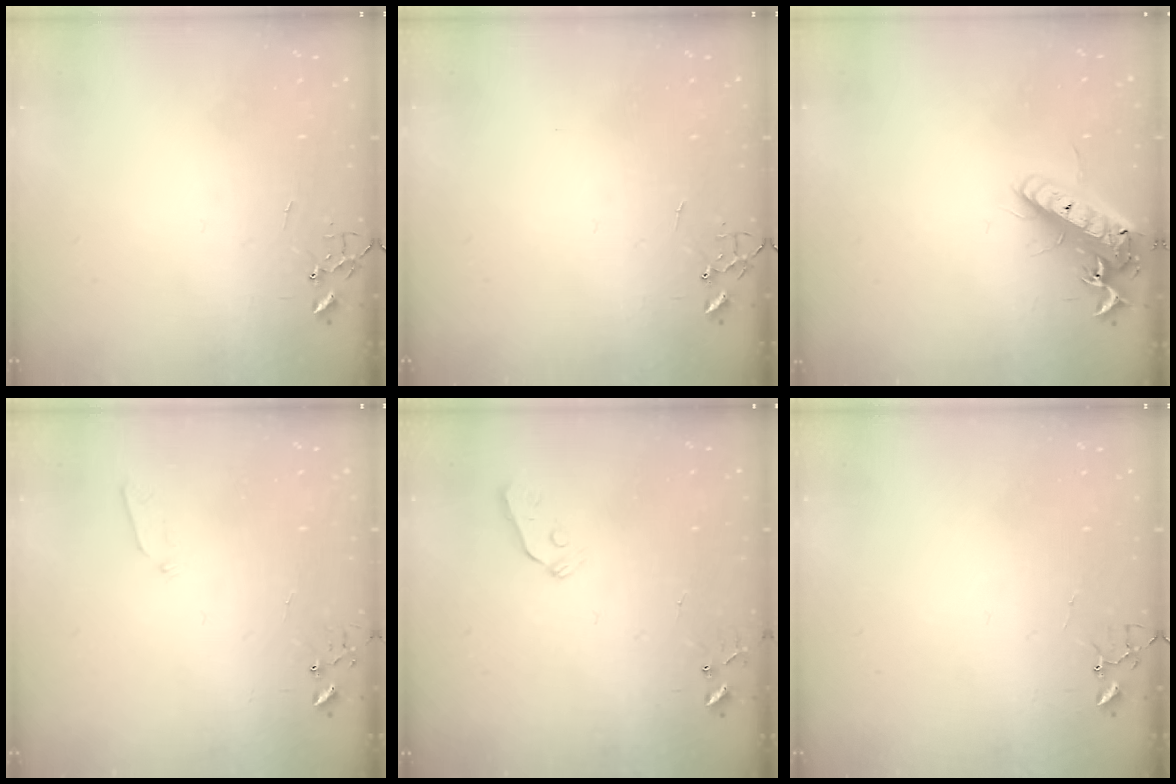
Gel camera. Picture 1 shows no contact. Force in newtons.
{"total": 0.0}
{"total": 16.1, "press": 15.8, "slide": 3.2}
{"total": 3.8, "press": 3.8, "slide": 0.5}
{"total": 3.2, "press": 3.1, "slide": 0.6}
{"total": 3.4, "press": 3.4, "slide": 0.3}